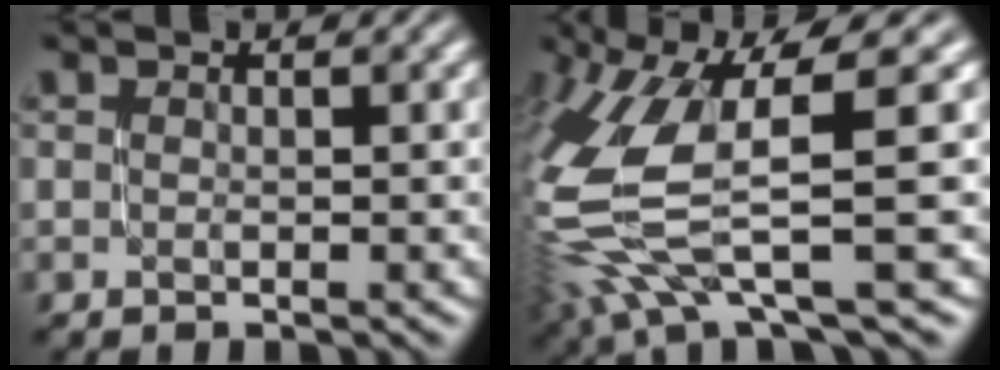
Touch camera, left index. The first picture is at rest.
{"total": 11.0, "force": [-0.5, 3.6, 10.4], "torque": [-0.243, -0.012, 0.004]}